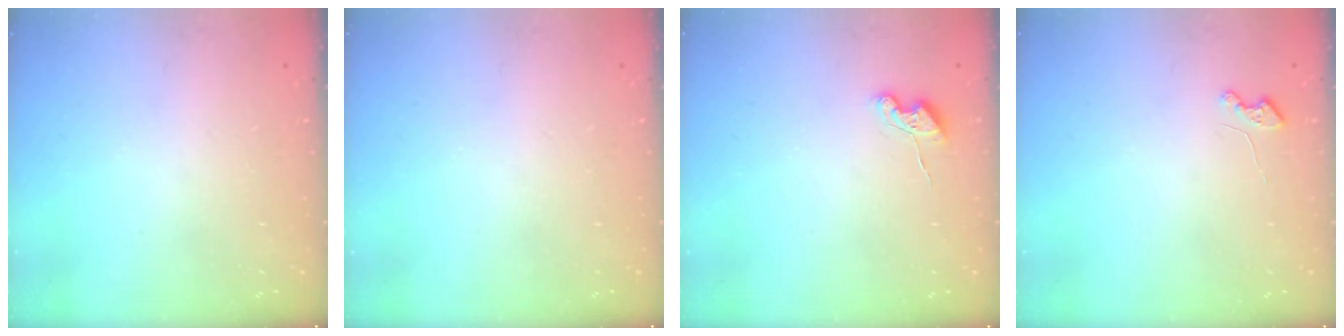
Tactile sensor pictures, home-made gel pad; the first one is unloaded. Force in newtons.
{"total": 0.0}
{"total": 5.6, "press": 5.5, "slide": 0.8}
{"total": 2.7, "press": 2.7, "slide": 0.4}